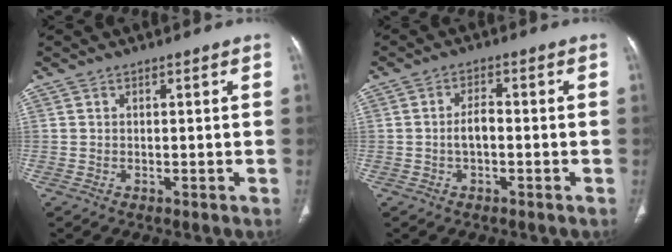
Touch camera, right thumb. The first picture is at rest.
{"total": 3.1, "force": [-0.7, 1.6, 2.6], "torque": [-0.049, 0.012, -0.014]}